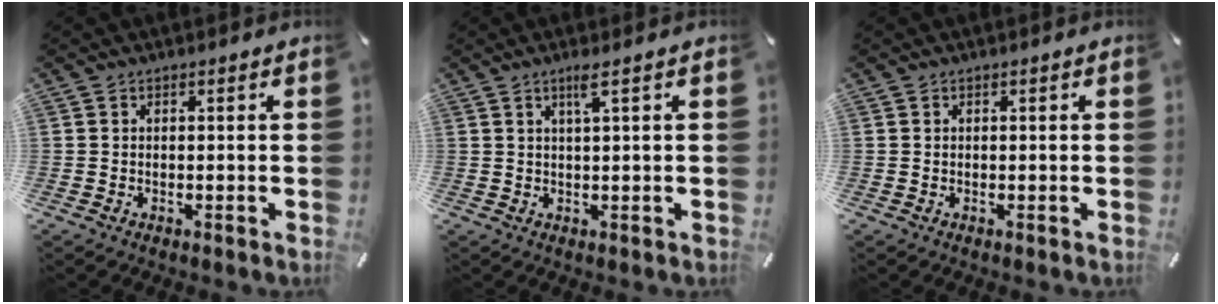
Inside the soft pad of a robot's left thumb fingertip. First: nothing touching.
{"total": 3.4, "force": [1.7, 0.1, 3.0], "torque": [-0.061, 0.000, 0.027]}
{"total": 0.0}